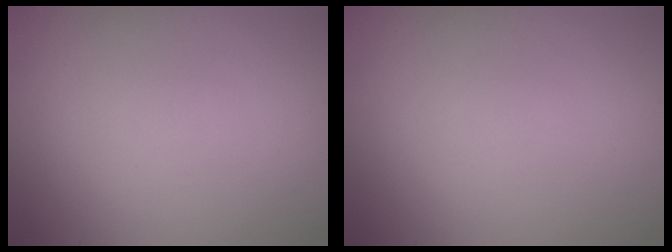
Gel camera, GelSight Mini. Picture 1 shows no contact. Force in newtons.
{"total": 0.0}